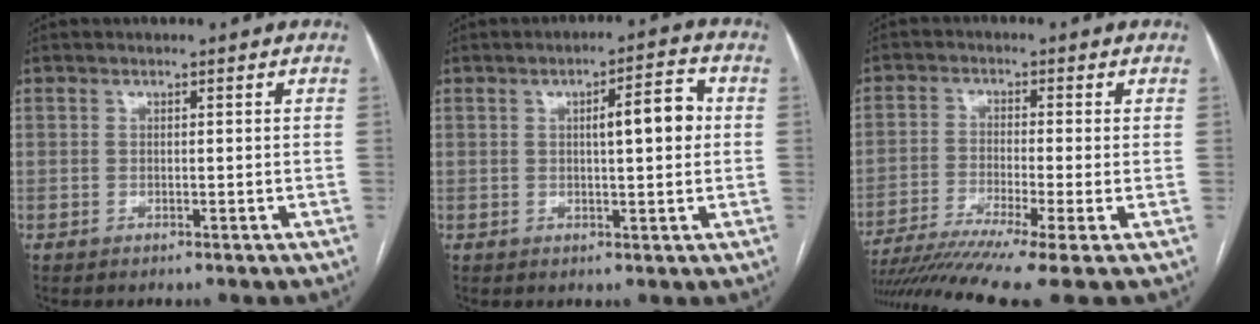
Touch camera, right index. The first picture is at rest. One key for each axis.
{"total": 6.2, "fx": 0.9, "fy": 1.2, "fz": 6.0, "tx": -0.089, "ty": 0.015, "tz": 0.012}
{"total": 12.0, "fx": -9.0, "fy": -1.5, "fz": 7.8, "tx": -0.131, "ty": -0.025, "tz": -0.145}